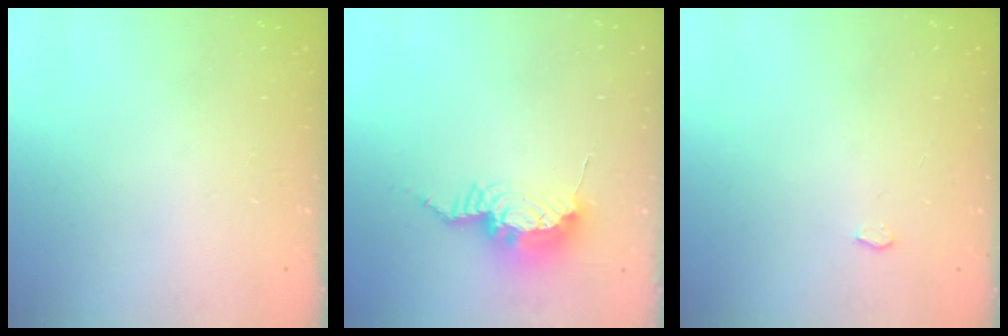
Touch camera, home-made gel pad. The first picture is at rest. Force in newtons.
{"total": 11.8, "press": 11.7, "slide": 1.1}
{"total": 2.1, "press": 2.1, "slide": 0.2}